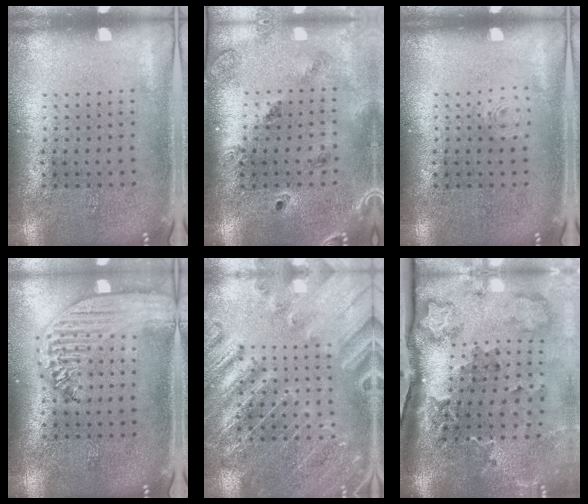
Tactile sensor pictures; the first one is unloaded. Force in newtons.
{"total": 1.4, "press": 1.3, "slide": 0.3}
{"total": 0.7, "press": 0.6, "slide": 0.2}
{"total": 2.8, "press": 2.2, "slide": 1.6}
{"total": 2.8, "press": 2.8, "slide": 0.4}
{"total": 3.1, "press": 2.1, "slide": 2.3}